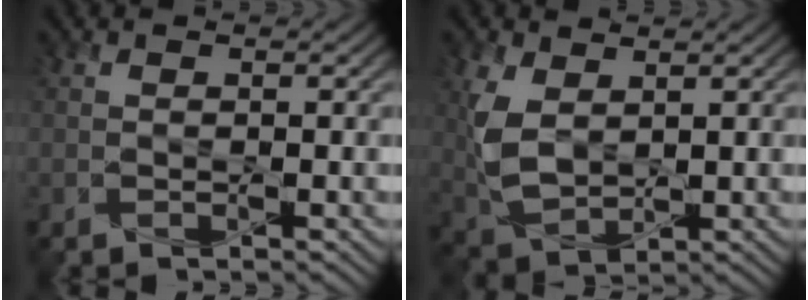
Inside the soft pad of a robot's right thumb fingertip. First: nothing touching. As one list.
[{"total": 6.3, "force": [1.9, 3.8, 4.6], "torque": [-0.118, -0.004, 0.040]}]